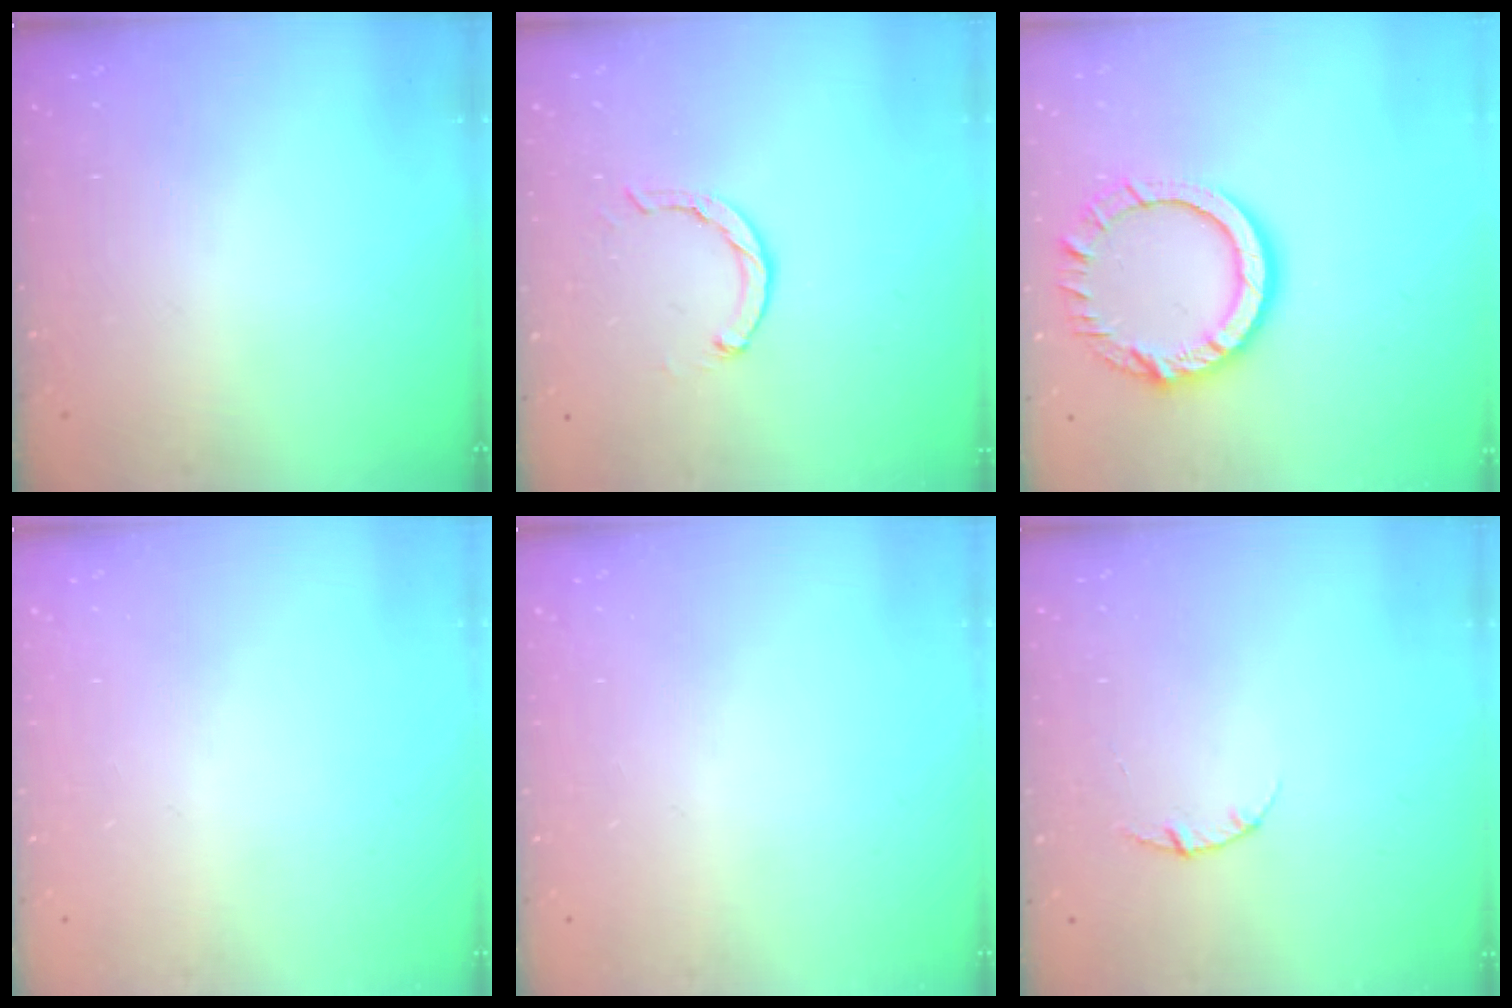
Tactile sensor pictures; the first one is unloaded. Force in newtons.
{"total": 2.1, "press": 2.1, "slide": 0.3}
{"total": 12.8, "press": 12.7, "slide": 1.4}
{"total": 0.0}
{"total": 0.0}
{"total": 2.8, "press": 2.8, "slide": 0.4}